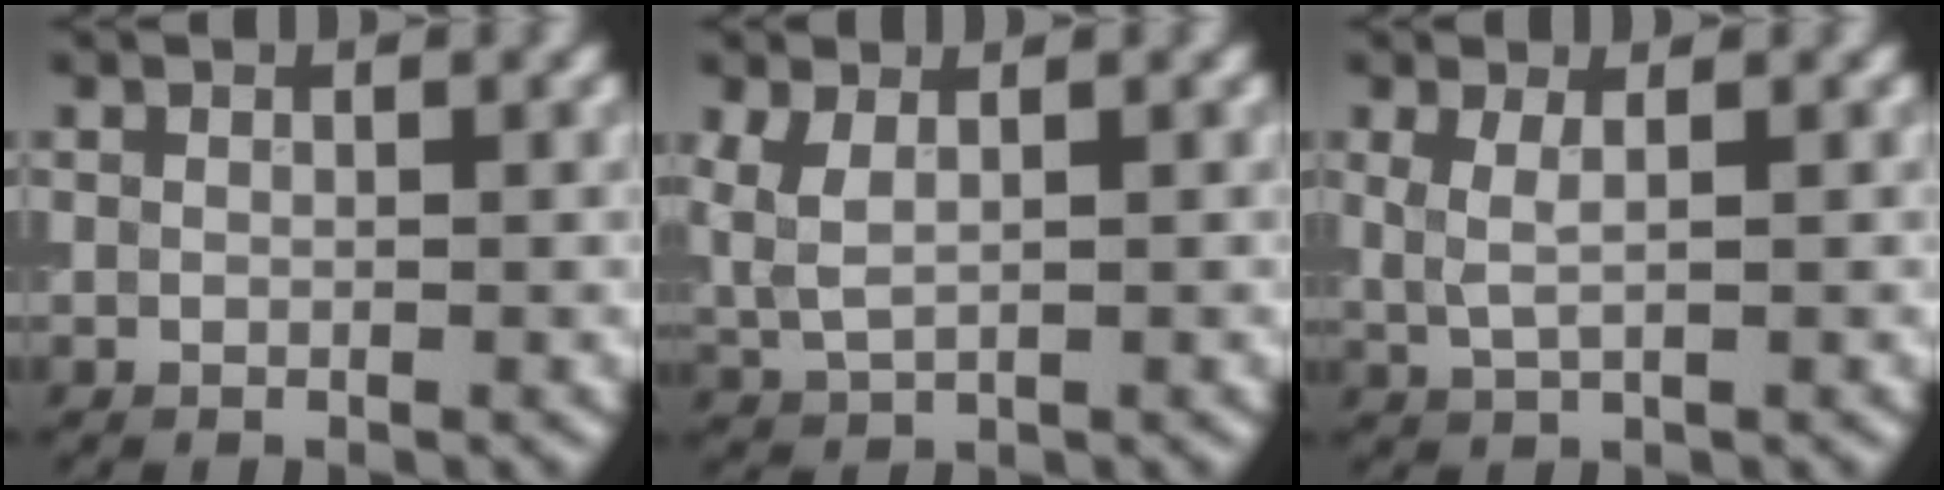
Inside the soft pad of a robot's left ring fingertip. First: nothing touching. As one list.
[{"total": 2.6, "force": [0.8, 1.2, 2.1], "torque": [-0.055, -0.001, 0.021]}, {"total": 1.9, "force": [0.7, 0.6, 1.6], "torque": [-0.030, -0.006, 0.013]}]